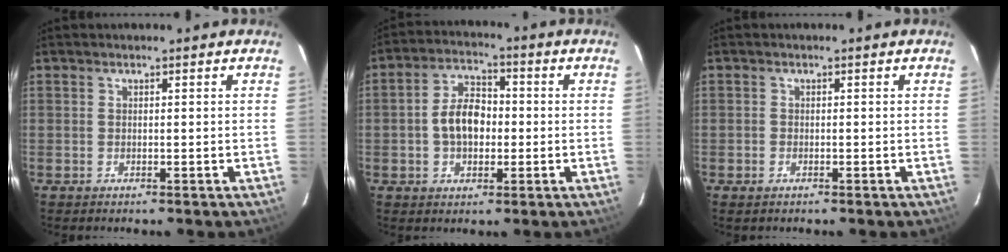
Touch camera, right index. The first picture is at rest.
{"total": 7.4, "force": [-0.9, 4.8, 5.7], "torque": [-0.107, 0.020, -0.012]}
{"total": 1.3, "force": [-0.8, 1.0, 0.2], "torque": [-0.005, 0.001, -0.012]}